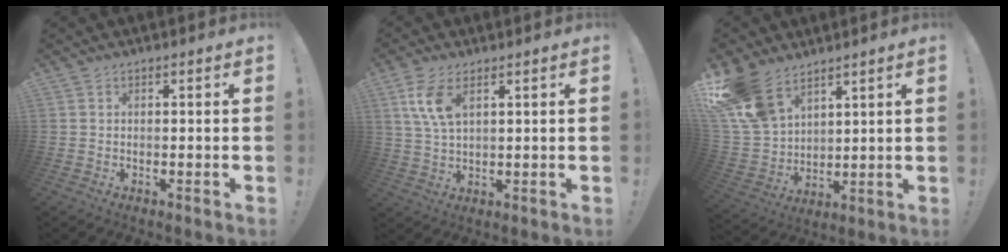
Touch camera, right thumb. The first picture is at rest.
{"total": 8.1, "force": [3.7, 3.6, 6.2], "torque": [-0.121, -0.015, 0.063]}
{"total": 15.5, "force": [10.6, 8.9, 6.9], "torque": [-0.149, -0.063, 0.208]}